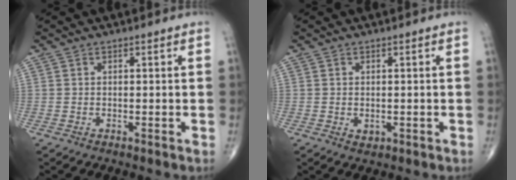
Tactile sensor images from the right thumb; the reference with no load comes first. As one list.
[{"total": 1.3, "force": [-0.2, 1.0, 0.8], "torque": [-0.008, -0.001, 0.002]}]